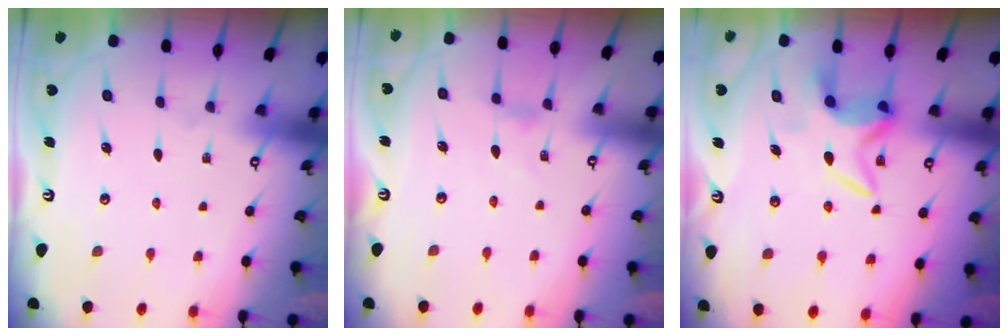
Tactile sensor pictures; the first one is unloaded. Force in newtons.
{"total": 1.3, "press": 1.3, "slide": 0.4}
{"total": 7.1, "press": 7.1, "slide": 0.5}